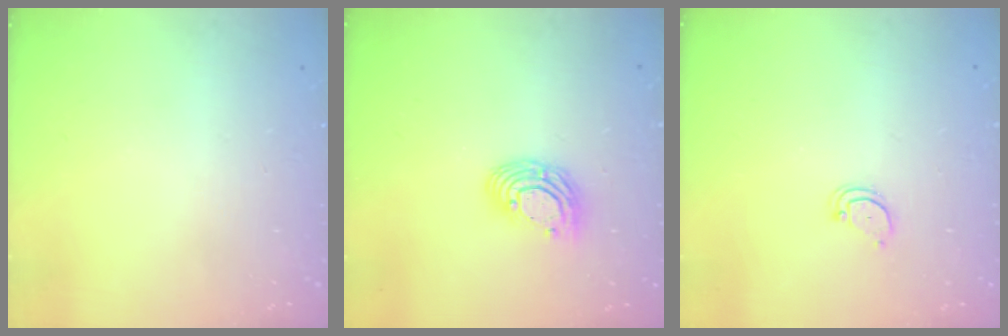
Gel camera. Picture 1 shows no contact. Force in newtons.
{"total": 9.9, "press": 9.8, "slide": 0.7}
{"total": 3.0, "press": 3.0, "slide": 0.3}